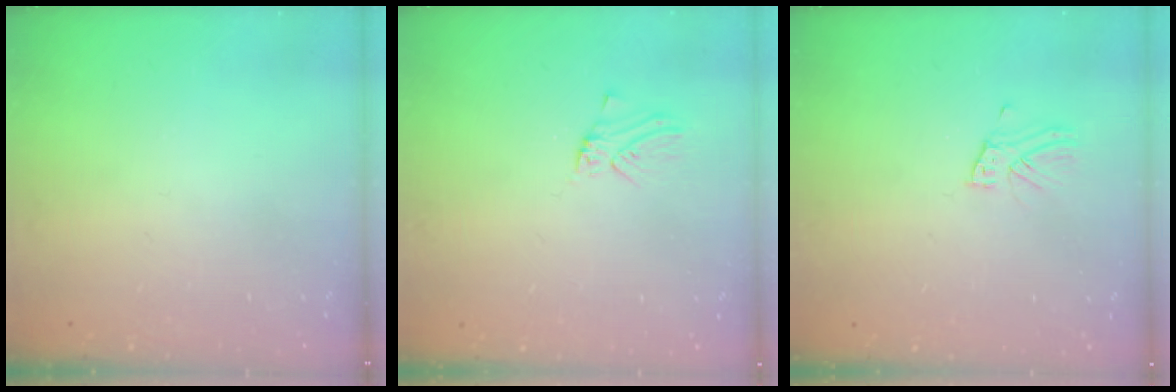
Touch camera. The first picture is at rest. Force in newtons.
{"total": 0.0}
{"total": 5.0, "press": 5.0, "slide": 0.4}